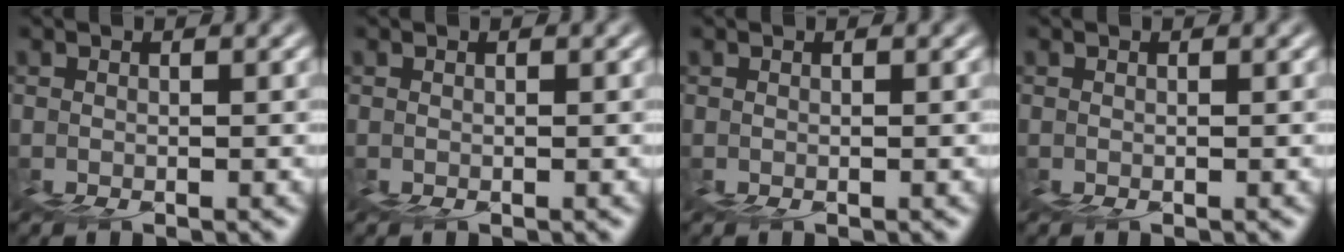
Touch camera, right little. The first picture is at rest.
{"total": 0.0}
{"total": 0.0}
{"total": 0.0}